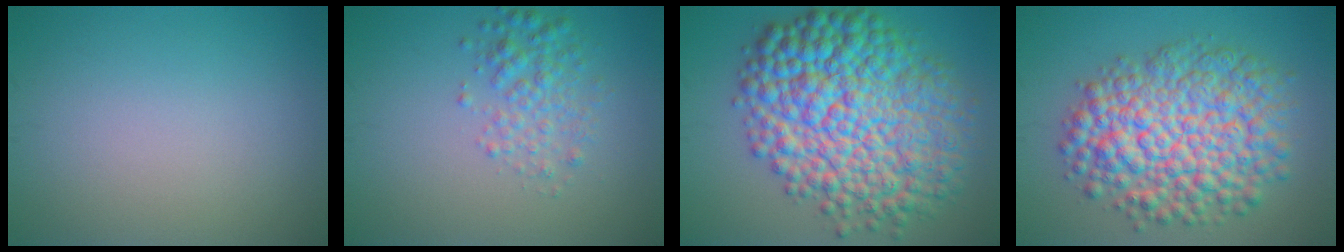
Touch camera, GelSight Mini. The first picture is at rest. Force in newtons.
{"total": 2.8, "press": 2.8, "slide": 0.0}
{"total": 13.6, "press": 13.6, "slide": 0.1}
{"total": 10.2, "press": 10.2, "slide": 0.3}